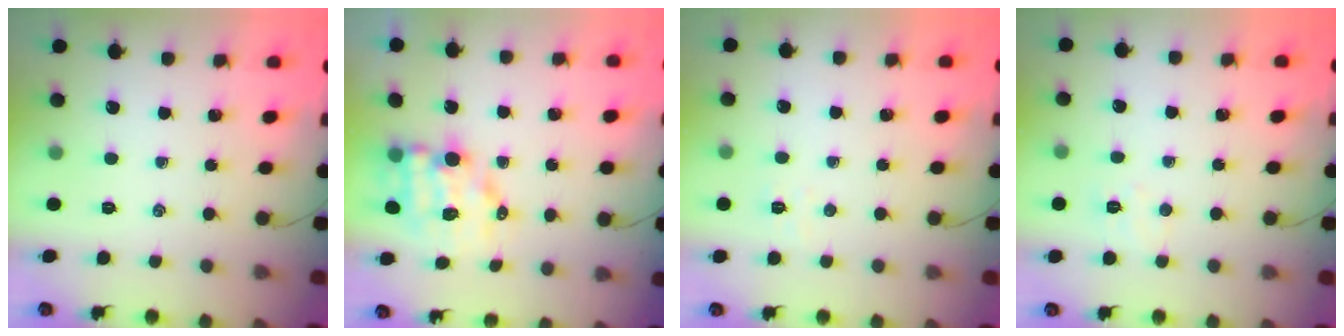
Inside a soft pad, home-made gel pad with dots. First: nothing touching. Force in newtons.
{"total": 9.5, "press": 9.4, "slide": 1.7}
{"total": 3.6, "press": 3.5, "slide": 1.0}
{"total": 3.8, "press": 3.7, "slide": 0.9}